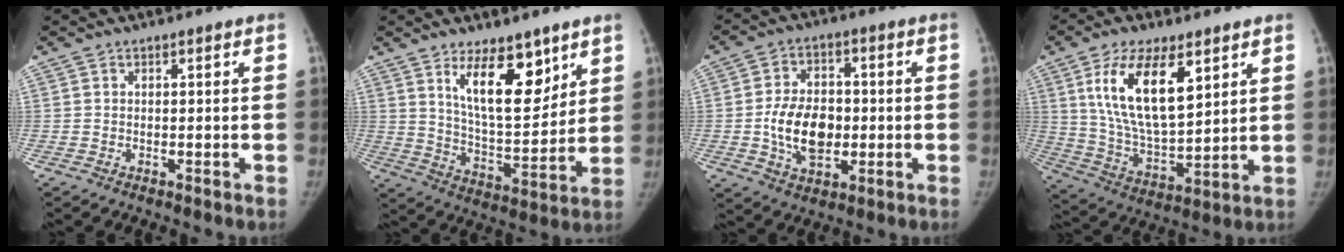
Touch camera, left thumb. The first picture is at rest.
{"total": 14.0, "force": [8.0, 6.0, 9.8], "torque": [-0.117, -0.063, 0.143]}
{"total": 11.6, "force": [-1.4, 7.7, 8.5], "torque": [-0.124, 0.008, -0.022]}
{"total": 16.9, "force": [7.1, 7.4, 13.4], "torque": [-0.226, -0.034, 0.141]}